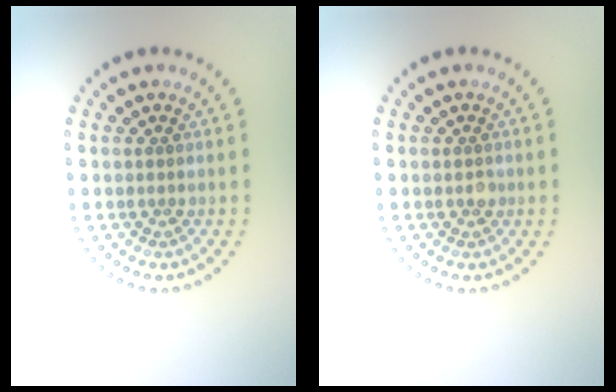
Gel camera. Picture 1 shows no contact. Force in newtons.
{"total": 0.6, "press": 0.5, "slide": 0.3}